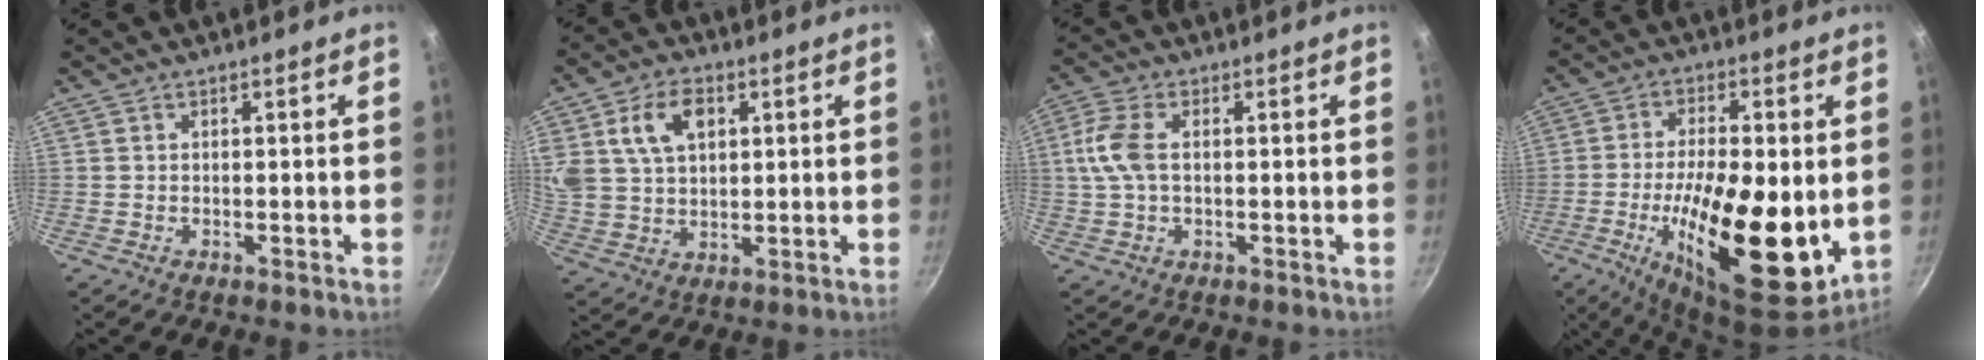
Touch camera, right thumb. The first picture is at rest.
{"total": 12.3, "force": [4.3, 8.3, 8.0], "torque": [-0.135, 0.000, 0.080]}
{"total": 6.8, "force": [0.6, 3.8, 5.6], "torque": [-0.126, 0.013, 0.006]}
{"total": 21.0, "force": [-2.8, 8.1, 19.2], "torque": [-0.306, -0.009, -0.046]}